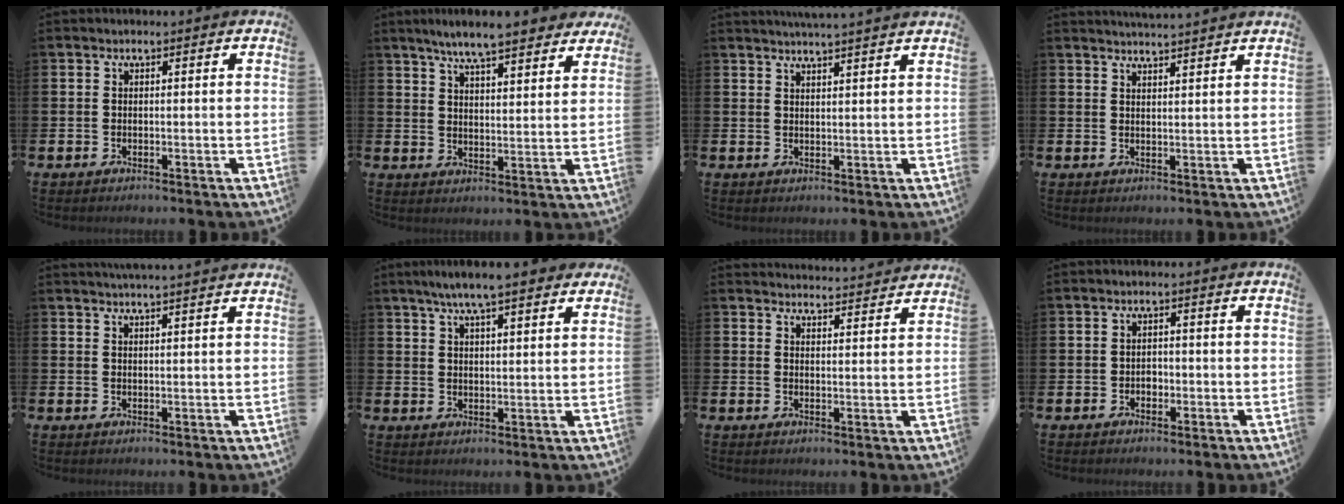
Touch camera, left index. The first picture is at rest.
{"total": 7.1, "force": [6.6, 0.8, 2.5], "torque": [-0.053, -0.035, 0.112]}
{"total": 3.0, "force": [2.9, -0.8, 0.0], "torque": [0.002, -0.019, 0.052]}
{"total": 2.9, "force": [2.8, -0.5, -0.1], "torque": [0.002, -0.018, 0.051]}
{"total": 2.6, "force": [2.5, -0.5, 0.1], "torque": [0.001, -0.015, 0.046]}
{"total": 6.4, "force": [5.7, 0.8, 2.9], "torque": [-0.053, -0.018, 0.098]}
{"total": 3.7, "force": [3.7, -0.1, -0.2], "torque": [0.000, -0.029, 0.065]}
{"total": 1.3, "force": [-0.4, 1.1, 0.6], "torque": [0.000, -0.002, -0.012]}